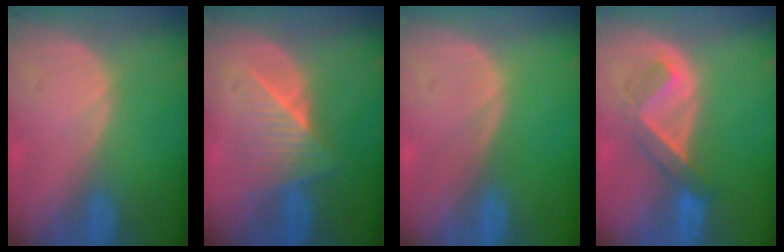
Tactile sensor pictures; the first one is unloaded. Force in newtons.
{"total": 6.4, "press": 6.1, "slide": 1.9}
{"total": 0.0}
{"total": 5.2, "press": 4.6, "slide": 2.4}